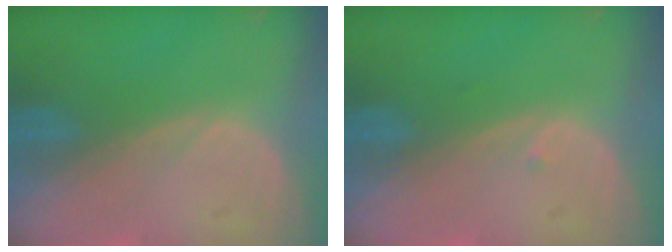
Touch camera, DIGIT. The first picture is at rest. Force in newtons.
{"total": 0.5, "press": 0.4, "slide": 0.3}